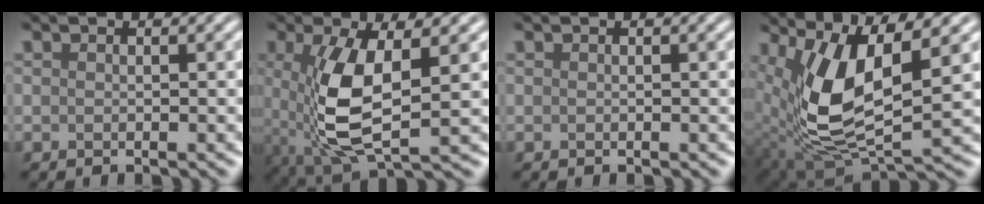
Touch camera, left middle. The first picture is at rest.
{"total": 7.4, "force": [0.2, 2.7, 6.9], "torque": [-0.154, -0.013, 0.011]}
{"total": 0.0}
{"total": 9.6, "force": [2.1, 3.9, 8.5], "torque": [-0.190, -0.013, 0.045]}